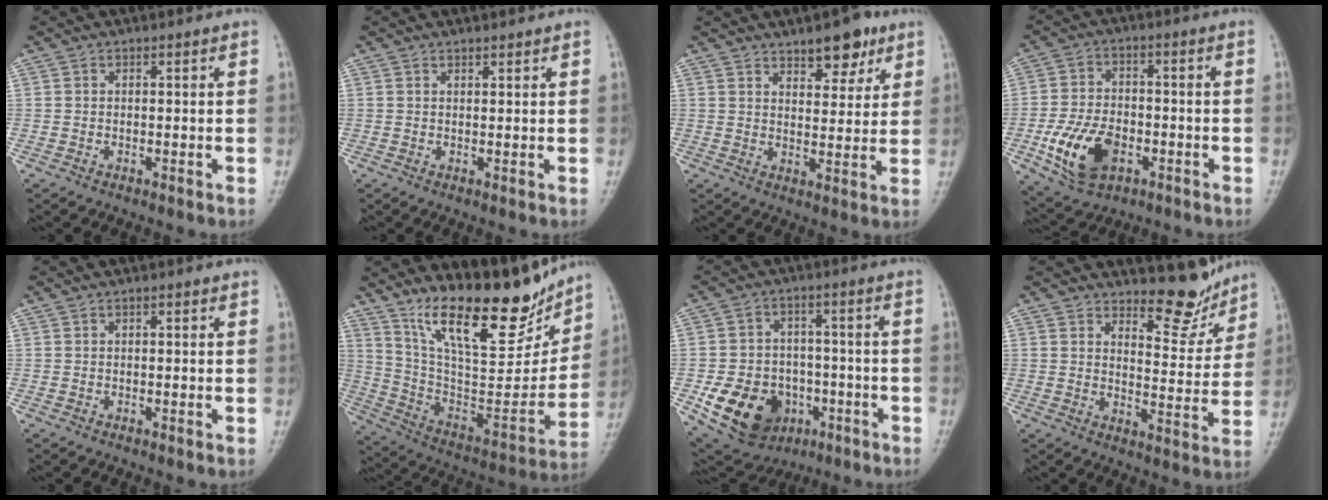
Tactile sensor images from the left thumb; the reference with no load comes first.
{"total": 1.0, "force": [0.8, 0.3, 0.4], "torque": [-0.004, -0.004, 0.013]}
{"total": 8.2, "force": [5.3, 3.7, 5.1], "torque": [-0.042, -0.028, 0.074]}
{"total": 11.9, "force": [-4.3, 7.3, 8.3], "torque": [-0.147, 0.010, -0.072]}
{"total": 1.0, "force": [0.4, 0.4, 0.8], "torque": [-0.011, 0.003, 0.003]}
{"total": 24.6, "force": [17.0, 8.1, 15.9], "torque": [-0.212, -0.074, 0.293]}
{"total": 14.8, "force": [-5.5, 11.5, 7.5], "torque": [-0.110, 0.022, -0.077]}
{"total": 8.0, "force": [7.1, 2.8, 2.4], "torque": [-0.001, -0.065, 0.106]}